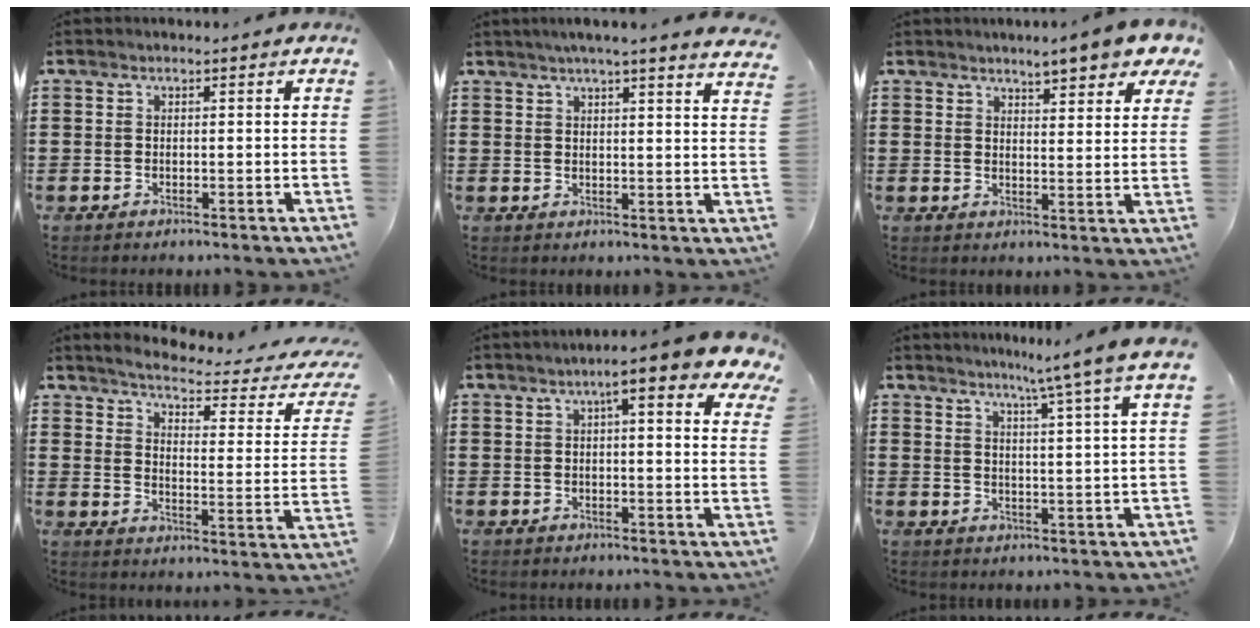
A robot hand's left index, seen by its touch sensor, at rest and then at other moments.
{"total": 3.7, "force": [3.3, -0.8, 1.4], "torque": [-0.036, -0.012, 0.056]}
{"total": 5.9, "force": [5.2, 0.5, 2.8], "torque": [-0.054, -0.016, 0.089]}
{"total": 3.4, "force": [2.9, -0.4, 1.8], "torque": [-0.055, -0.030, 0.037]}
{"total": 7.0, "force": [4.3, 0.8, 5.5], "torque": [-0.094, -0.010, 0.067]}
{"total": 6.2, "force": [4.8, -1.7, 3.4], "torque": [-0.071, -0.024, 0.077]}